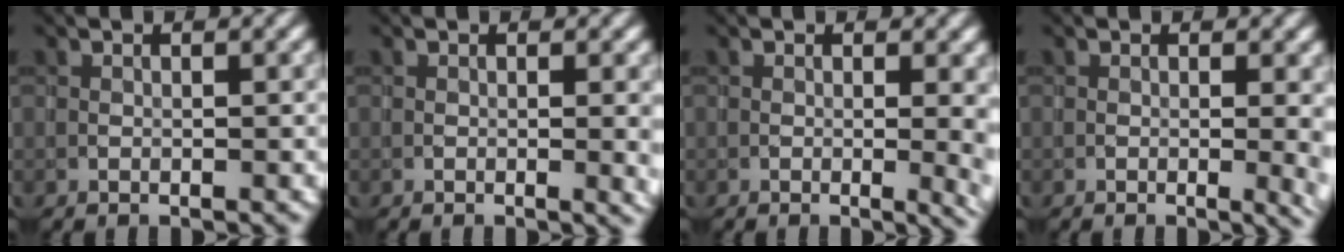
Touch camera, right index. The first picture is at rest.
{"total": 2.1, "force": [-0.1, 0.7, 1.9], "torque": [-0.030, -0.011, 0.003]}
{"total": 5.4, "force": [-0.6, 2.5, 4.7], "torque": [-0.033, -0.004, 0.001]}
{"total": 4.3, "force": [-0.5, 1.9, 3.8], "torque": [-0.036, -0.008, 0.002]}